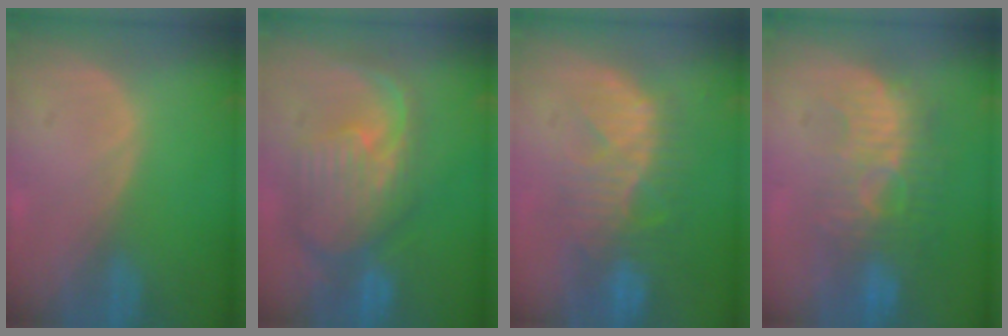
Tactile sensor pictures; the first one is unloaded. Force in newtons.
{"total": 10.9, "press": 9.6, "slide": 5.1}
{"total": 9.8, "press": 9.0, "slide": 3.9}
{"total": 9.3, "press": 8.8, "slide": 2.9}